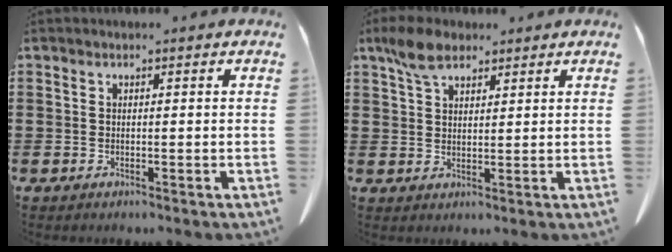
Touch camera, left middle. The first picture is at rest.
{"total": 5.0, "force": [3.4, 2.5, 2.7], "torque": [-0.055, 0.004, 0.062]}